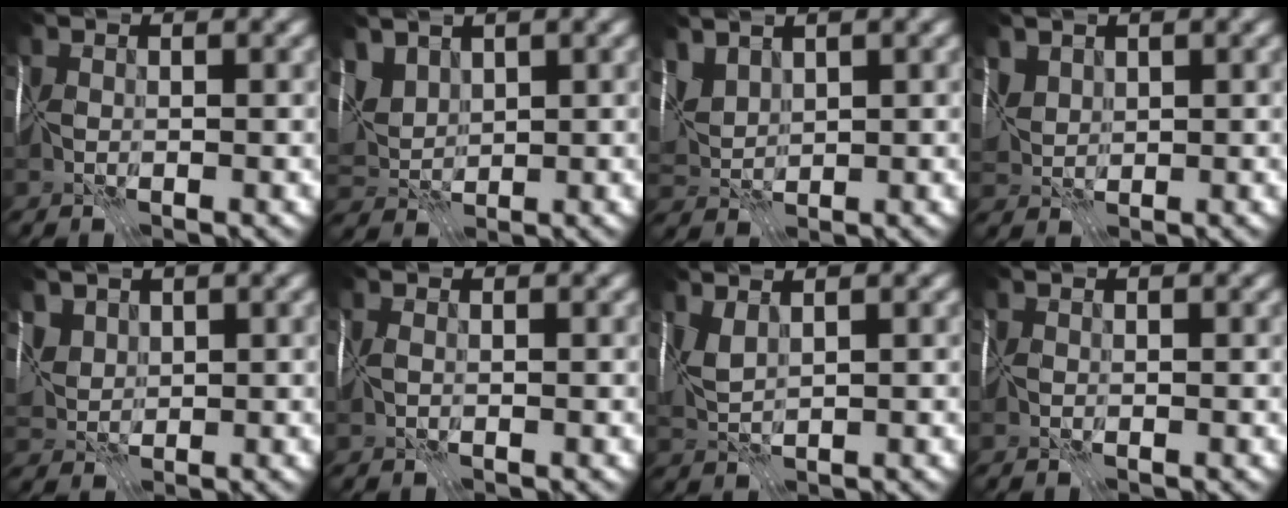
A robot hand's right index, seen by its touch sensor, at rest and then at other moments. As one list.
[{"total": 4.4, "force": [2.8, 2.6, 2.2], "torque": [-0.058, 0.006, 0.059]}, {"total": 3.7, "force": [2.5, 2.0, 1.9], "torque": [-0.053, 0.010, 0.053]}, {"total": 2.4, "force": [1.5, 1.6, 1.0], "torque": [-0.028, 0.005, 0.033]}, {"total": 3.0, "force": [1.7, 2.2, 1.1], "torque": [-0.031, 0.000, 0.046]}, {"total": 0.6, "force": [0.1, 0.3, 0.4], "torque": [-0.011, 0.001, 0.005]}, {"total": 2.1, "force": [1.2, 0.6, 1.6], "torque": [-0.044, 0.005, 0.028]}, {"total": 0.0}]